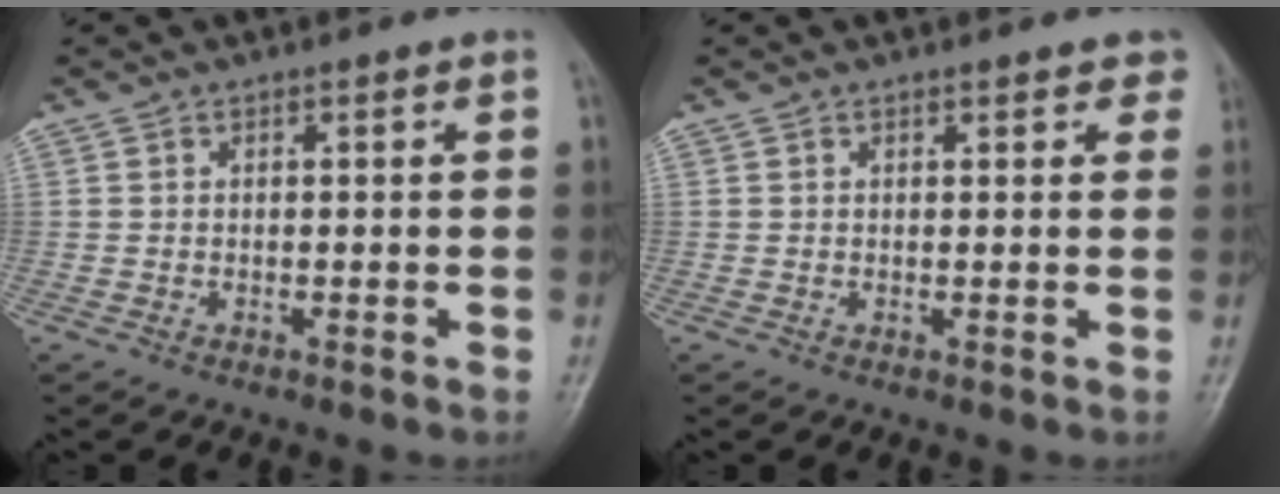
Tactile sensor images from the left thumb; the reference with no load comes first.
{"total": 2.7, "force": [1.9, 1.2, 1.5], "torque": [0.008, 0.000, 0.017]}